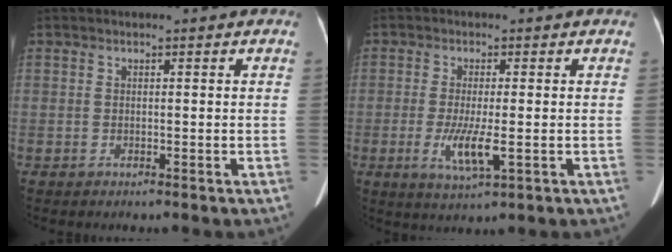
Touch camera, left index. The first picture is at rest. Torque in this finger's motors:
{"motor_torque": [0.86, 0.21, 0.52, 0.14]}